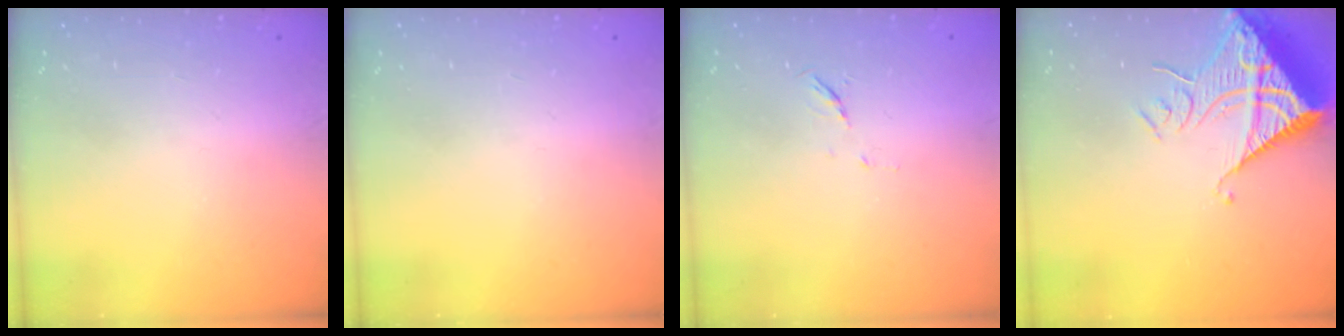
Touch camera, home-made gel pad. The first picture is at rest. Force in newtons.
{"total": 0.0}
{"total": 4.3, "press": 4.1, "slide": 1.3}
{"total": 16.2, "press": 16.1, "slide": 2.1}